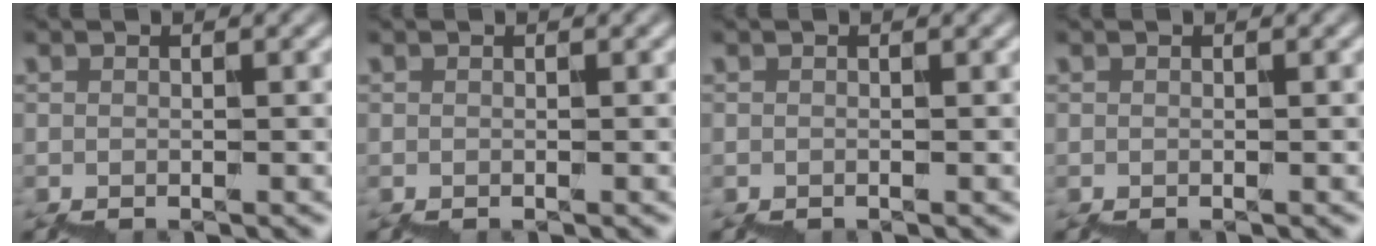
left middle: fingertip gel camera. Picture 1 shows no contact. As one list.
[{"total": 0.0}, {"total": 0.0}, {"total": 0.0}]